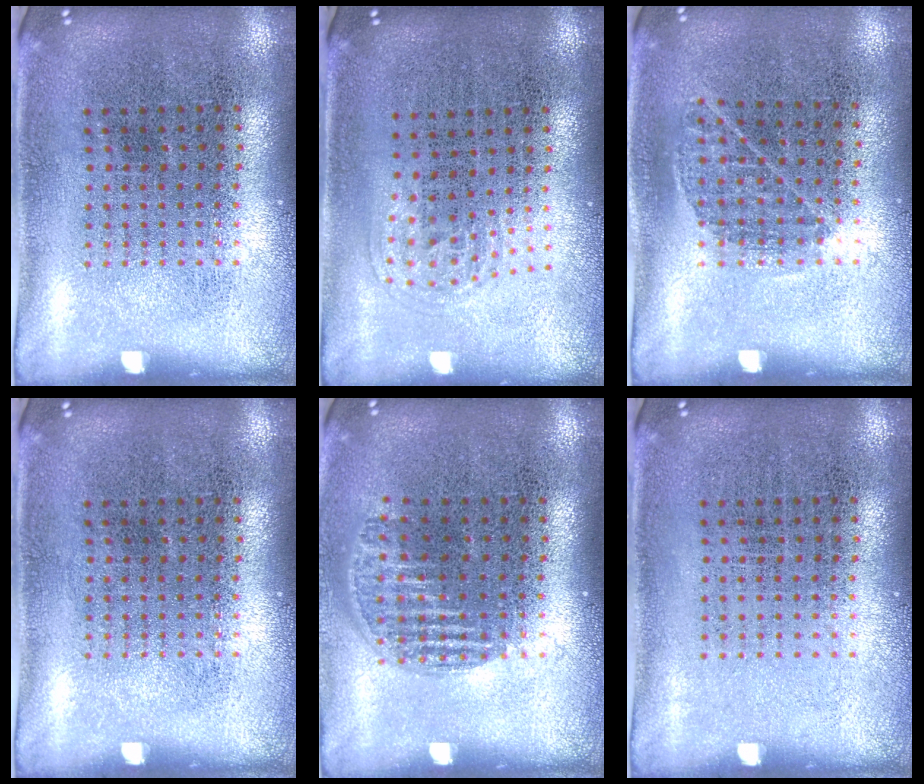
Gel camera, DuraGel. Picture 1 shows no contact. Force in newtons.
{"total": 1.0, "press": 0.6, "slide": 0.8}
{"total": 0.8, "press": 0.6, "slide": 0.6}
{"total": 0.0}
{"total": 1.2, "press": 1.0, "slide": 0.6}
{"total": 0.0}